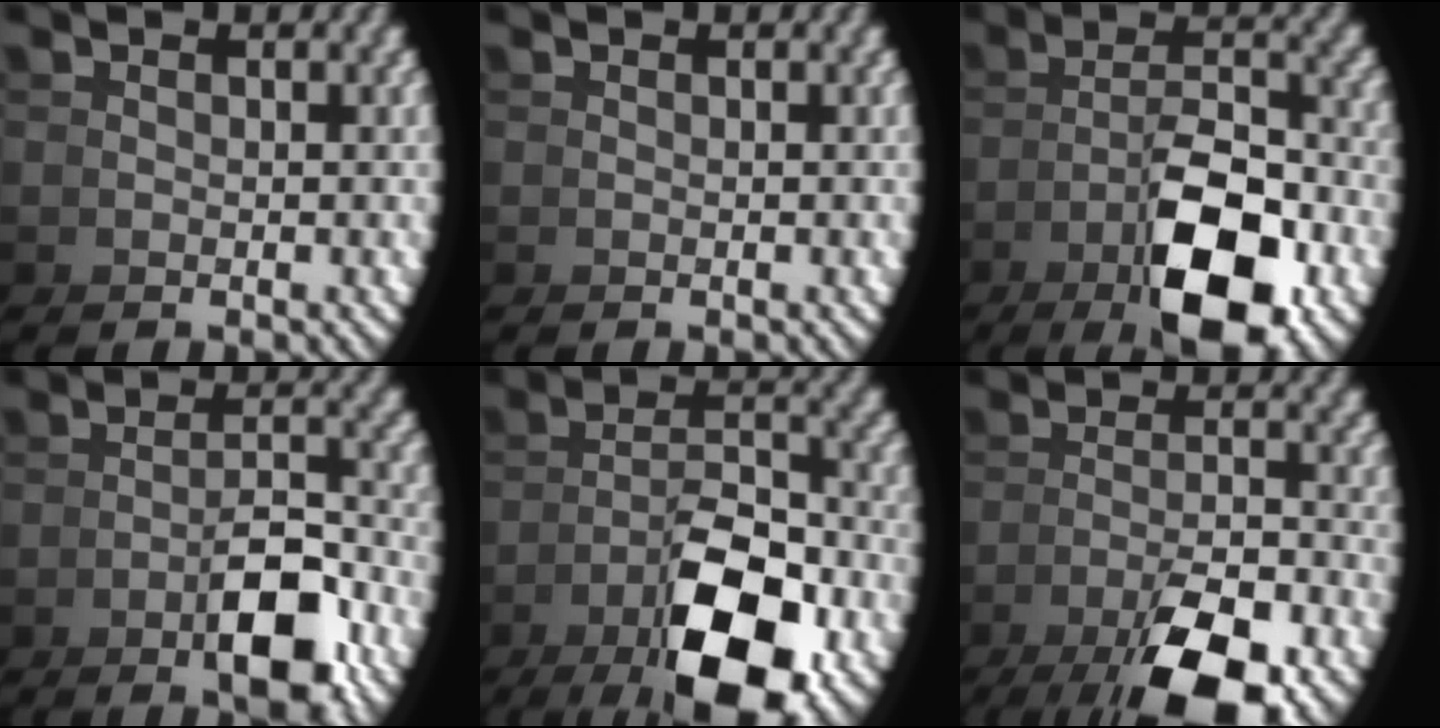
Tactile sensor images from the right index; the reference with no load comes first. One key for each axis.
{"total": 0.0}
{"total": 9.6, "fx": -2.9, "fy": 3.7, "fz": 8.4, "tx": -0.120, "ty": -0.026, "tz": -0.035}
{"total": 5.1, "fx": -1.7, "fy": 1.2, "fz": 4.6, "tx": -0.052, "ty": 0.000, "tz": -0.032}
{"total": 10.6, "fx": -3.6, "fy": 4.3, "fz": 9.0, "tx": -0.123, "ty": -0.030, "tz": -0.042}
{"total": 8.7, "fx": -4.0, "fy": 2.9, "fz": 7.1, "tx": -0.098, "ty": -0.025, "tz": -0.050}